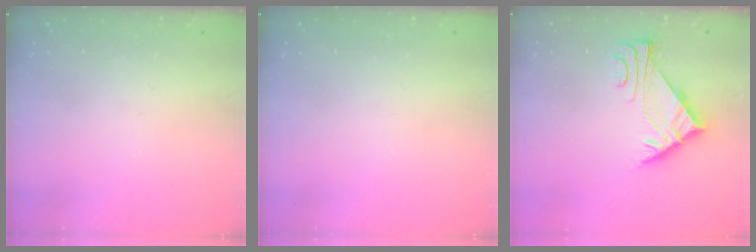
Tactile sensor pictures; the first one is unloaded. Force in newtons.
{"total": 0.0}
{"total": 5.7, "press": 5.6, "slide": 0.9}